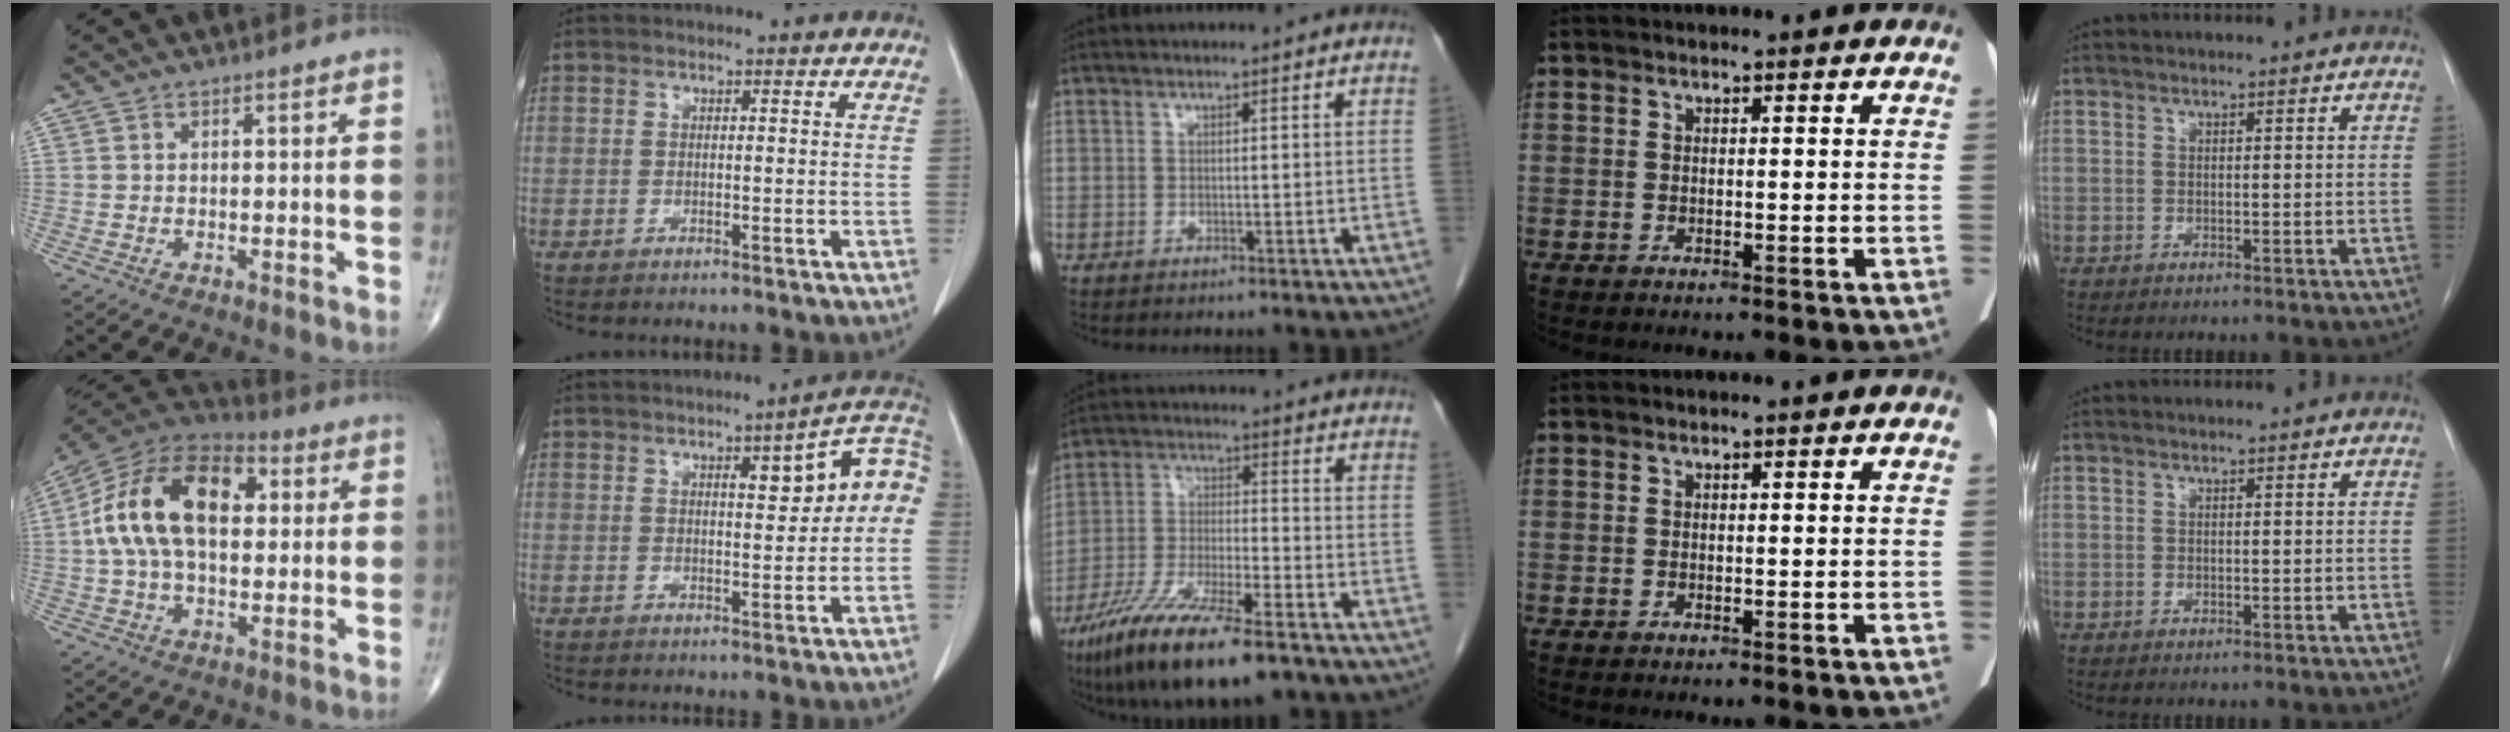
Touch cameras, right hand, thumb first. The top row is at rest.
{"thumb": {"total": 20.4, "force": [3.3, 12.1, 16.1], "torque": [-0.284, 0.027, 0.045]}, "index": {"total": 8.7, "force": [1.4, 2.4, 8.2], "torque": [-0.104, 0.034, 0.014]}, "middle": {"total": 15.4, "force": [-10.5, 2.7, 10.9], "torque": [-0.214, -0.036, -0.189]}}